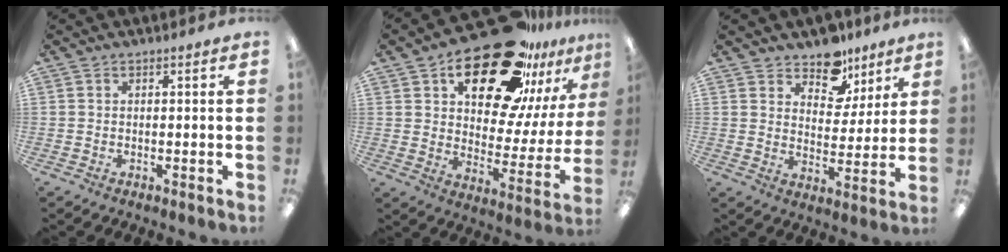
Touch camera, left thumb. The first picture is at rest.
{"total": 27.4, "force": [17.7, 12.6, 16.7], "torque": [-0.234, -0.102, 0.292]}
{"total": 10.9, "force": [8.6, 6.0, 3.0], "torque": [-0.042, -0.059, 0.158]}